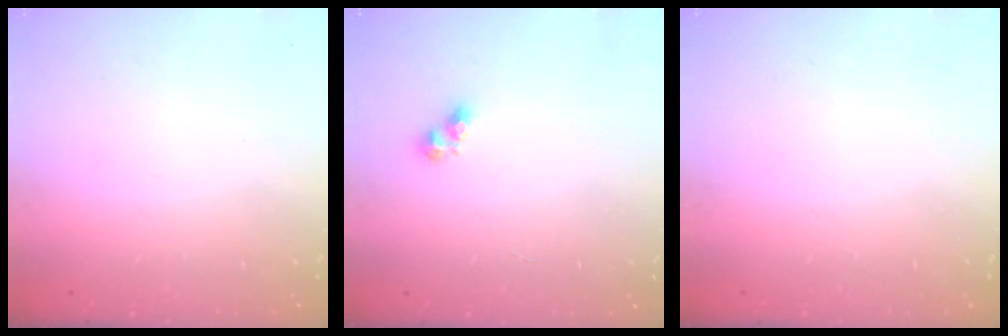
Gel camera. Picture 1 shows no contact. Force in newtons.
{"total": 6.1, "press": 6.1, "slide": 0.7}
{"total": 0.0}